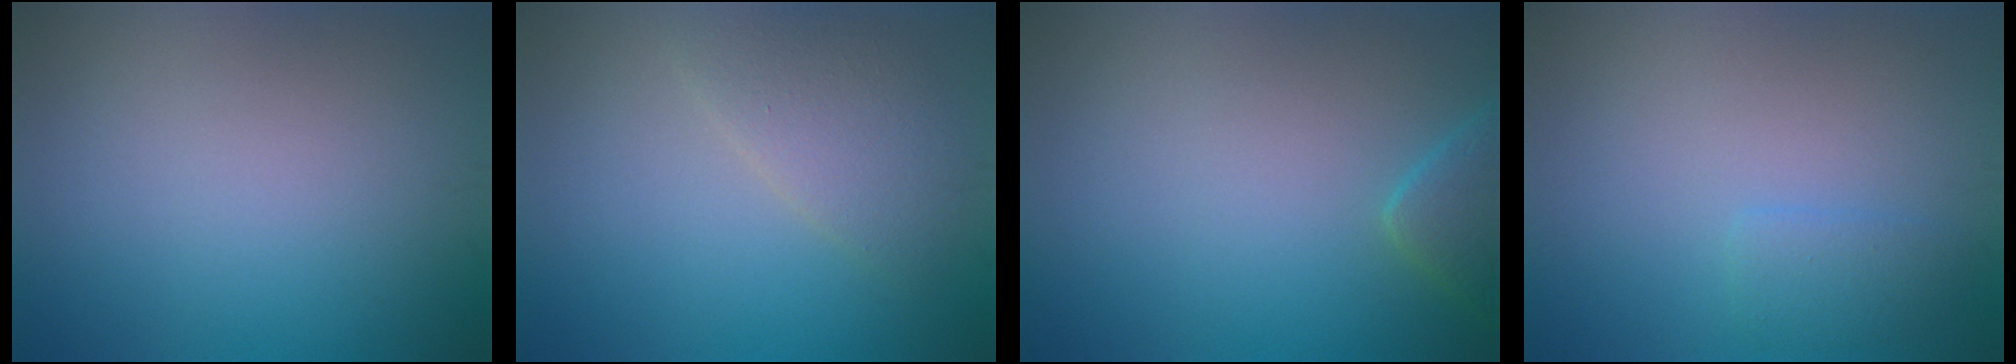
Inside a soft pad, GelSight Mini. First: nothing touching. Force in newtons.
{"total": 2.9, "press": 2.9, "slide": 0.2}
{"total": 2.5, "press": 2.5, "slide": 0.2}
{"total": 1.5, "press": 1.5, "slide": 0.1}